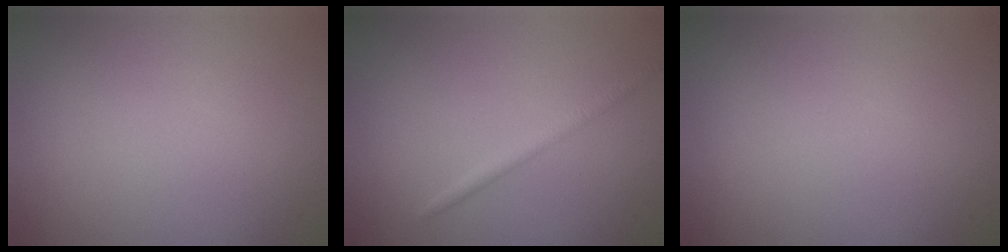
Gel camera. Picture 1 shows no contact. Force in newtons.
{"total": 1.4, "press": 1.4, "slide": 0.1}
{"total": 0.0}